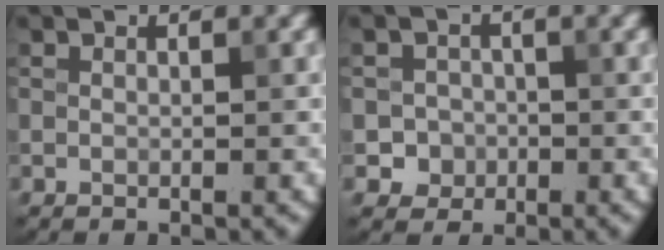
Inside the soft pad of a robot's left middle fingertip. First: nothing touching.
{"total": 2.2, "force": [-0.7, 2.1, 0.2], "torque": [0.015, 0.002, -0.013]}